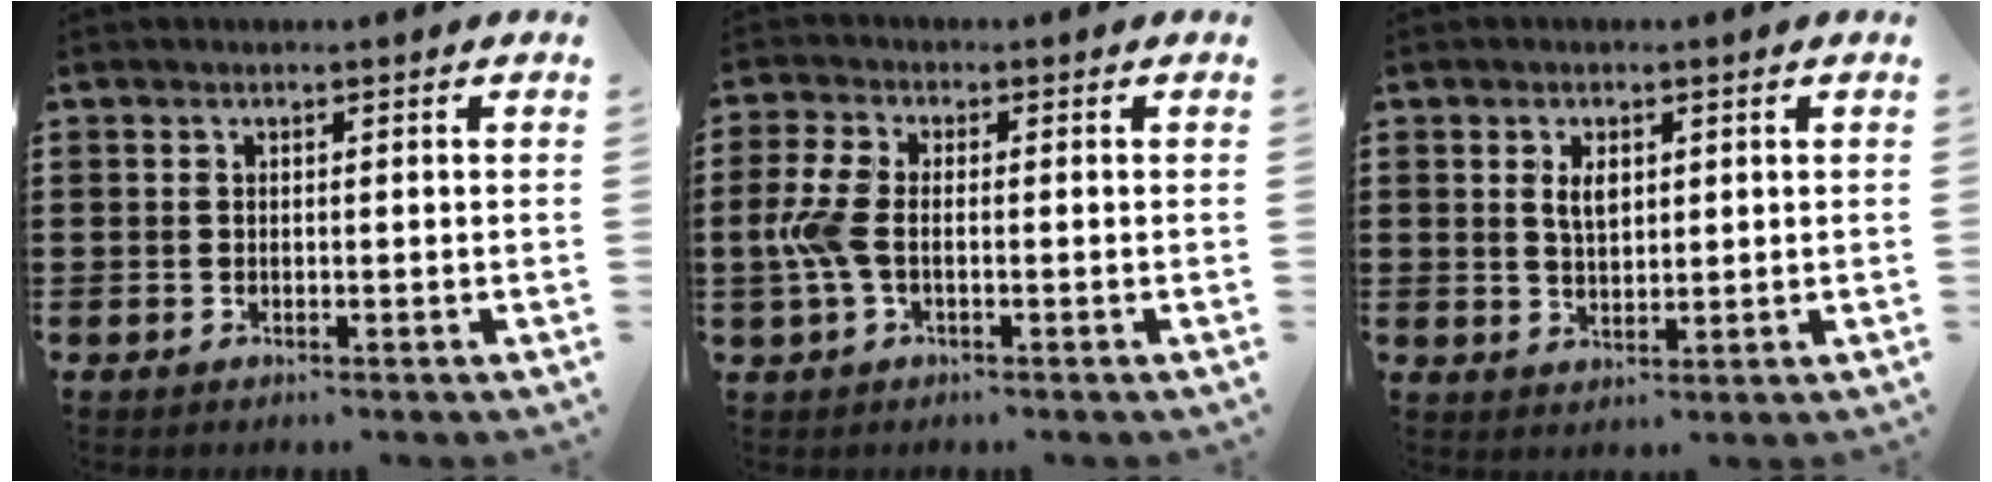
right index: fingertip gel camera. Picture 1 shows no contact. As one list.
[{"total": 5.5, "force": [-0.9, 2.6, 4.8], "torque": [-0.129, -0.007, -0.027]}, {"total": 3.4, "force": [1.1, 1.7, 2.7], "torque": [-0.050, 0.004, 0.017]}]